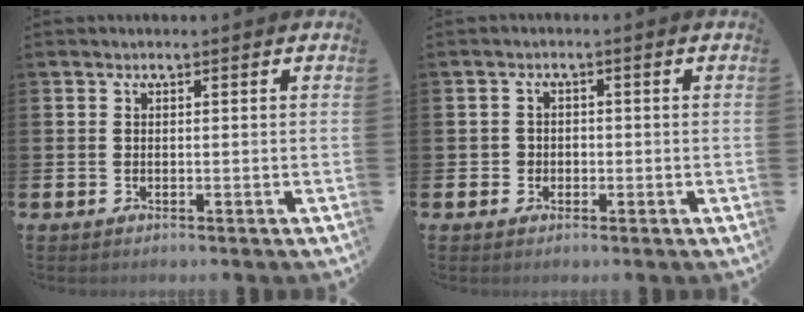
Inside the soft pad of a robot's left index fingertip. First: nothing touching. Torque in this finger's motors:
{"motor_torque": [-0.07, -0.16, -0.07, -0.01]}